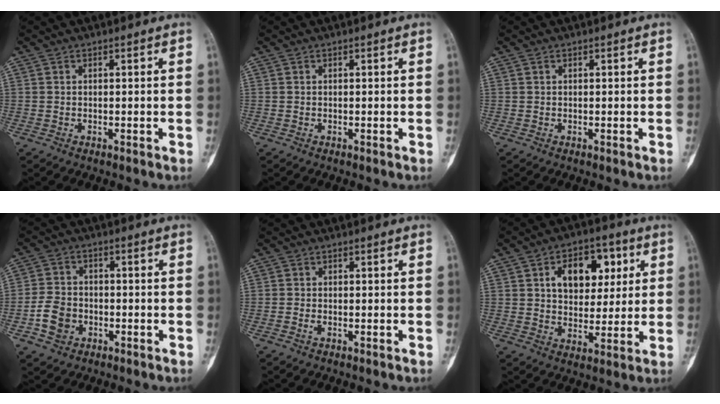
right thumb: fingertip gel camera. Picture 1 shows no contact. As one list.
[{"total": 0.0}, {"total": 0.0}, {"total": 6.8, "force": [-2.5, 5.4, 3.4], "torque": [-0.055, 0.020, -0.045]}, {"total": 0.8, "force": [-0.4, 0.4, 0.5], "torque": [-0.014, 0.002, -0.010]}, {"total": 13.0, "force": [4.1, 8.6, 8.8], "torque": [-0.086, 0.002, 0.064]}]